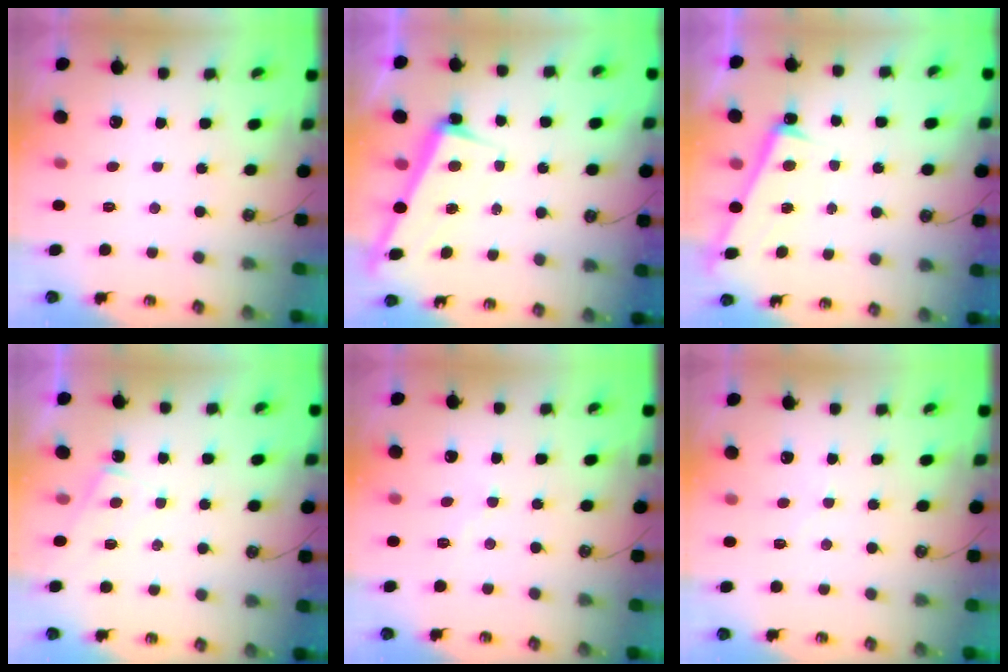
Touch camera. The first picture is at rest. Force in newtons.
{"total": 2.6, "press": 2.5, "slide": 0.9}
{"total": 4.4, "press": 4.4, "slide": 0.5}
{"total": 2.1, "press": 2.0, "slide": 0.3}
{"total": 2.9, "press": 2.9, "slide": 0.5}
{"total": 0.5, "press": 0.3, "slide": 0.4}